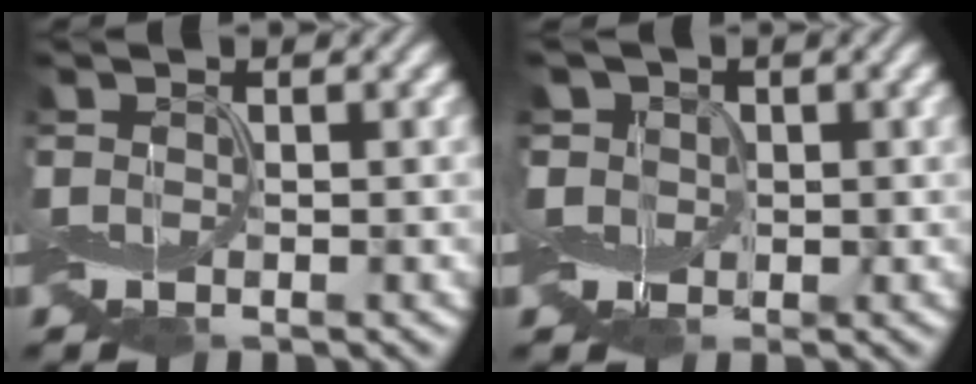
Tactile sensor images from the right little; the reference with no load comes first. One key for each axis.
{"total": 2.5, "fx": 0.1, "fy": 2.4, "fz": 0.5, "tx": -0.016, "ty": 0.002, "tz": -0.010}